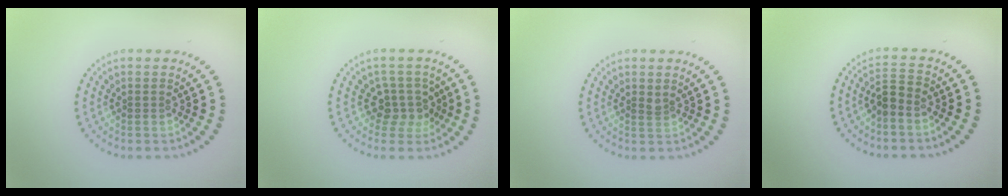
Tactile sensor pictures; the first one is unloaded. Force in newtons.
{"total": 2.6, "press": 2.0, "slide": 1.6}
{"total": 0.8, "press": 0.5, "slide": 0.5}
{"total": 2.0, "press": 1.7, "slide": 1.0}